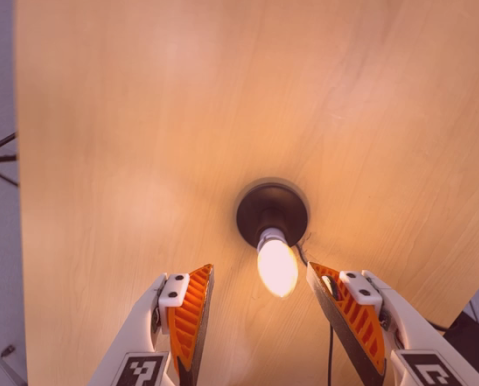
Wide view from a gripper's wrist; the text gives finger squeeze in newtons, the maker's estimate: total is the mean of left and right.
{"total": 0.0}